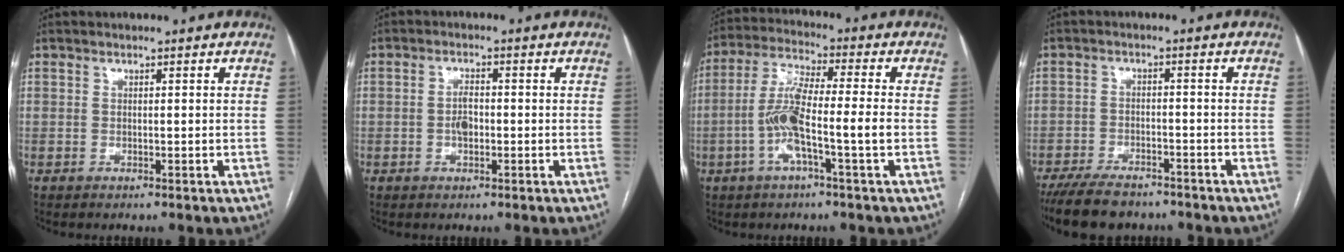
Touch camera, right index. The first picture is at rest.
{"total": 2.7, "force": [-0.5, 1.3, 2.4], "torque": [-0.045, 0.003, -0.009]}
{"total": 9.7, "force": [-2.5, 0.3, 9.4], "torque": [-0.190, 0.011, -0.053]}
{"total": 10.3, "force": [-8.7, 3.2, 4.5], "torque": [-0.073, -0.012, -0.136]}